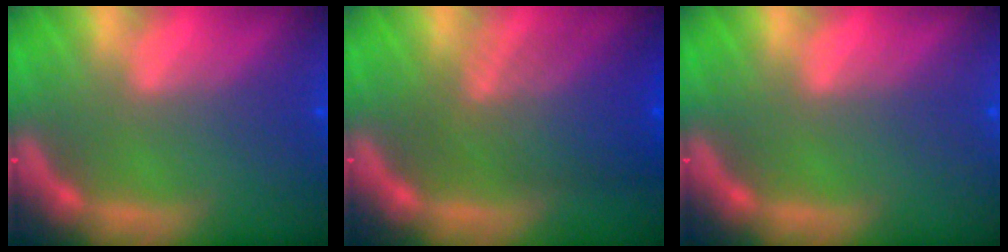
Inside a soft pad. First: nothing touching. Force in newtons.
{"total": 6.6}
{"total": 0.0}